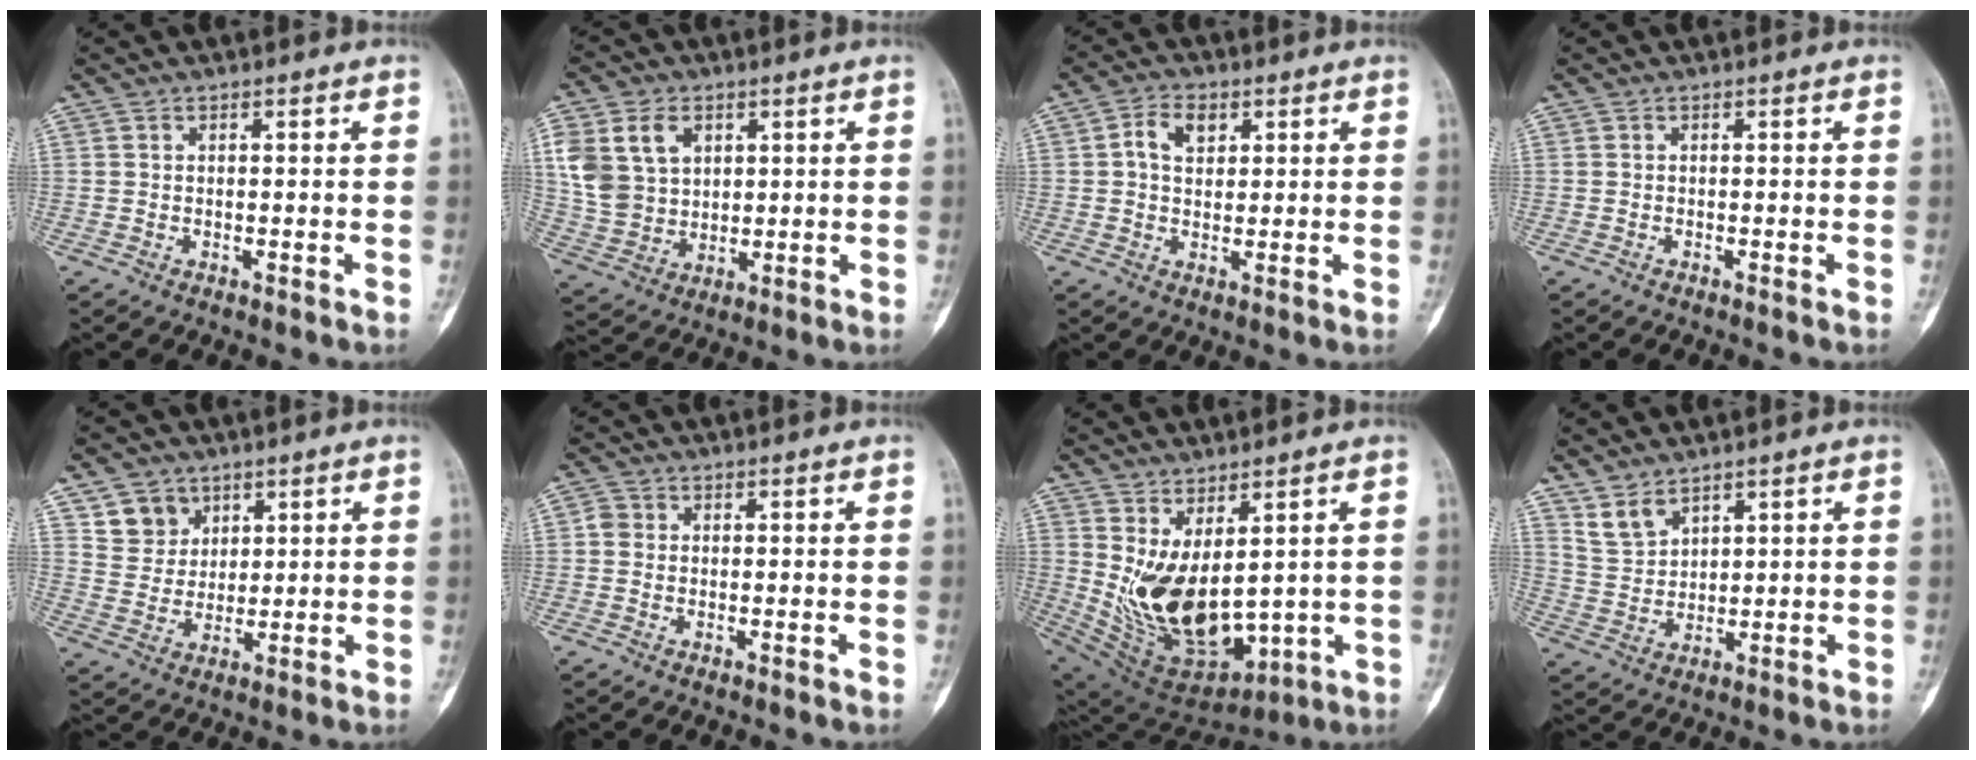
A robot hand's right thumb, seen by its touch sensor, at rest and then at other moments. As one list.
[{"total": 12.3, "force": [4.3, 9.0, 7.1], "torque": [-0.120, -0.007, 0.093]}, {"total": 5.4, "force": [1.8, 3.6, 3.6], "torque": [-0.049, 0.003, 0.029]}, {"total": 0.0}, {"total": 6.8, "force": [4.1, 5.3, 1.2], "torque": [0.013, -0.030, 0.082]}, {"total": 2.1, "force": [0.4, 1.9, 0.8], "torque": [-0.002, 0.001, 0.003]}, {"total": 16.5, "force": [2.2, 8.8, 13.7], "torque": [-0.229, -0.045, 0.079]}, {"total": 5.0, "force": [4.0, 2.4, 1.8], "torque": [-0.023, -0.025, 0.090]}]